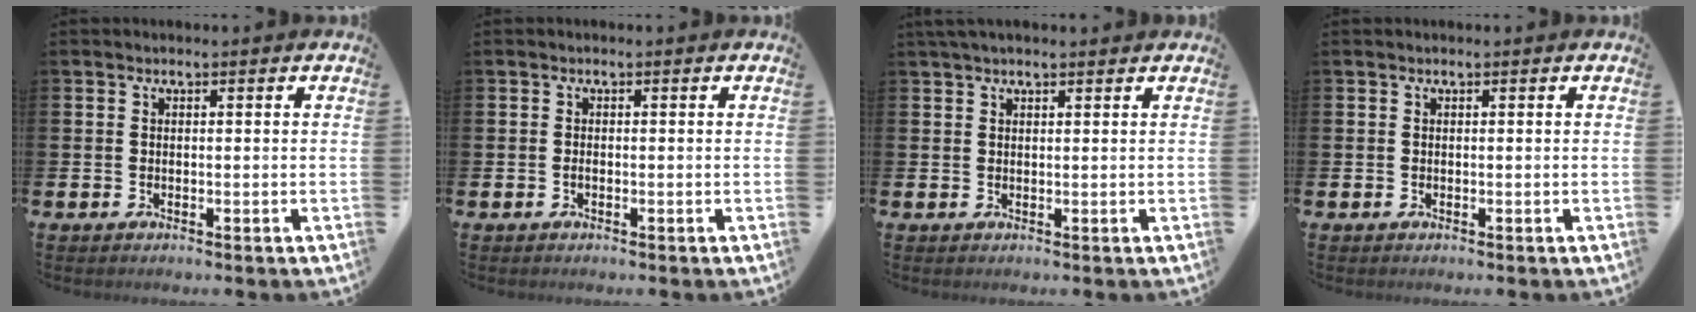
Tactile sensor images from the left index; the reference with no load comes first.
{"total": 0.5, "force": [-0.2, 0.2, 0.4], "torque": [-0.010, 0.000, -0.004]}
{"total": 1.7, "force": [1.4, 0.3, 0.8], "torque": [-0.015, 0.002, 0.025]}
{"total": 0.0}